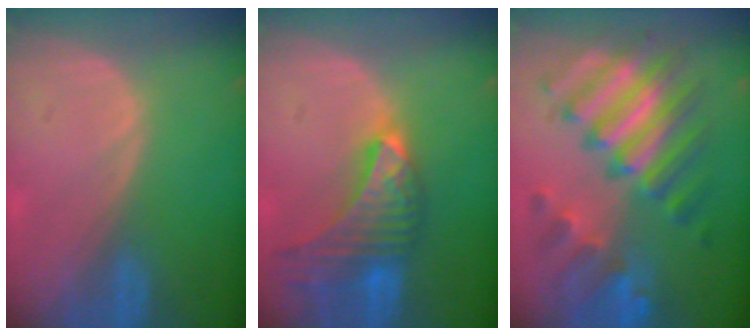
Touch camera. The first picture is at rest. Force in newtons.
{"total": 9.7, "press": 8.6, "slide": 4.5}
{"total": 11.8, "press": 11.8, "slide": 1.2}